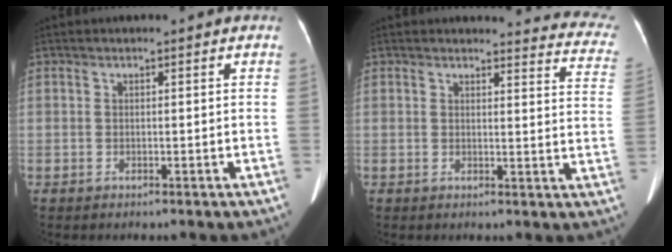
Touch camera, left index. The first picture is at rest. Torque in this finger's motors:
{"motor_torque": [0.45, -0.74, 0.06, 0.00]}